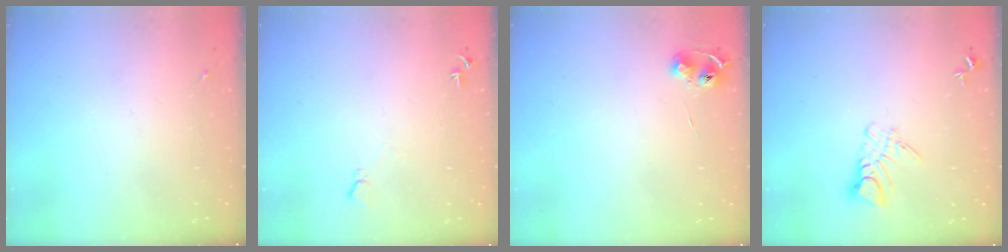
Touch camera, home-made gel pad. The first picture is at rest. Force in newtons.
{"total": 5.8, "press": 5.8, "slide": 0.7}
{"total": 6.4, "press": 6.4, "slide": 0.7}
{"total": 6.6, "press": 6.5, "slide": 0.6}